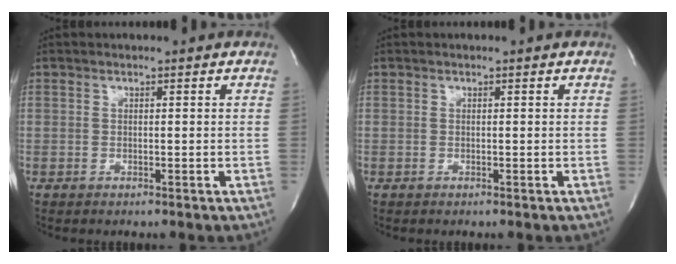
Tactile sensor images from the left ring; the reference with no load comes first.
{"total": 0.0}